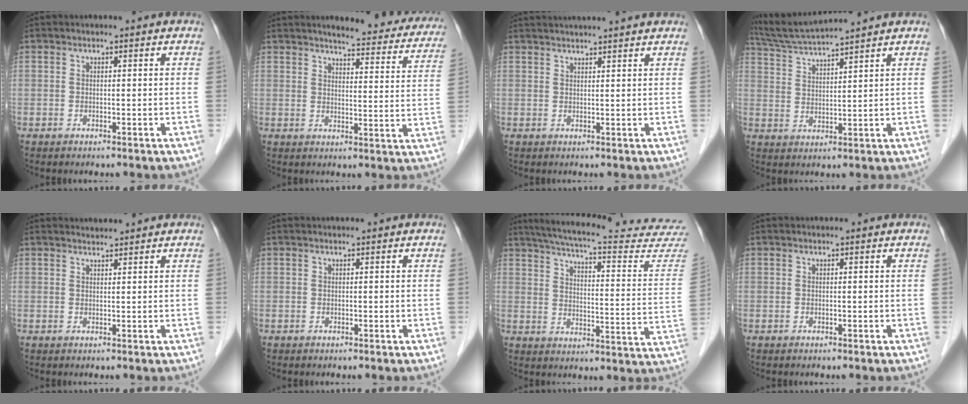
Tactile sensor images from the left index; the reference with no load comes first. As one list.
[{"total": 17.0, "force": [15.5, 3.2, 6.3], "torque": [-0.050, -0.034, 0.163]}, {"total": 9.2, "force": [8.4, -0.1, 3.8], "torque": [-0.058, 0.036, 0.104]}, {"total": 8.7, "force": [8.1, -1.4, 3.0], "torque": [-0.062, 0.019, 0.151]}, {"total": 1.3, "force": [1.3, -0.1, -0.2], "torque": [-0.007, 0.006, 0.026]}, {"total": 0.0}, {"total": 27.0, "force": [25.1, 1.3, 10.0], "torque": [-0.150, -0.088, 0.303]}, {"total": 0.0}]